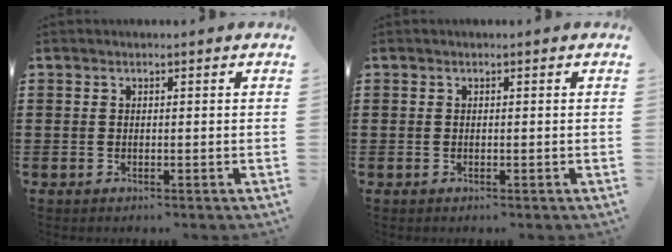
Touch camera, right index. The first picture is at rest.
{"total": 0.0}